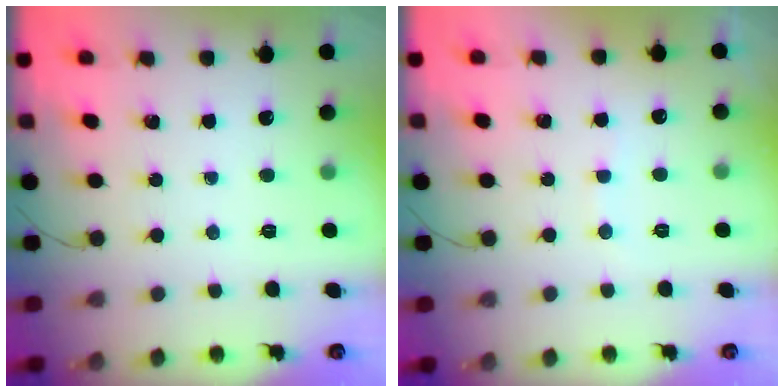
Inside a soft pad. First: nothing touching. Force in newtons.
{"total": 4.8, "press": 4.8, "slide": 0.7}